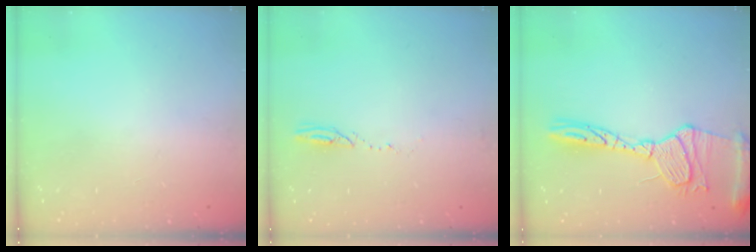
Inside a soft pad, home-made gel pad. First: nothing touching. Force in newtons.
{"total": 2.6, "press": 2.6, "slide": 0.3}
{"total": 17.8, "press": 17.7, "slide": 1.5}